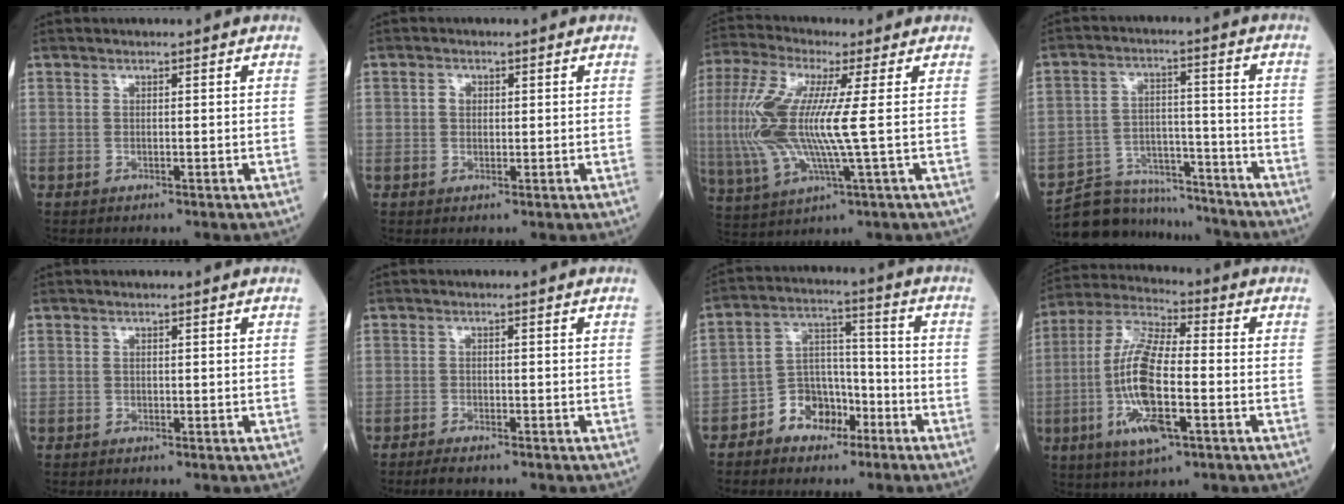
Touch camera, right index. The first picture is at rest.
{"total": 1.4, "force": [0.2, 1.1, 0.8], "torque": [-0.012, 0.002, 0.002]}
{"total": 14.0, "force": [0.5, 1.7, 13.9], "torque": [-0.324, -0.001, 0.005]}
{"total": 12.5, "force": [-11.9, 3.8, 0.5], "torque": [-0.001, 0.037, -0.190]}
{"total": 0.0}
{"total": 2.6, "force": [-2.3, 0.5, 1.2], "torque": [-0.021, -0.005, -0.033]}
{"total": 7.8, "force": [-4.6, 5.2, 3.6], "torque": [-0.074, 0.025, -0.082]}
{"total": 14.6, "force": [-3.6, 3.5, 13.7], "torque": [-0.285, -0.007, -0.068]}